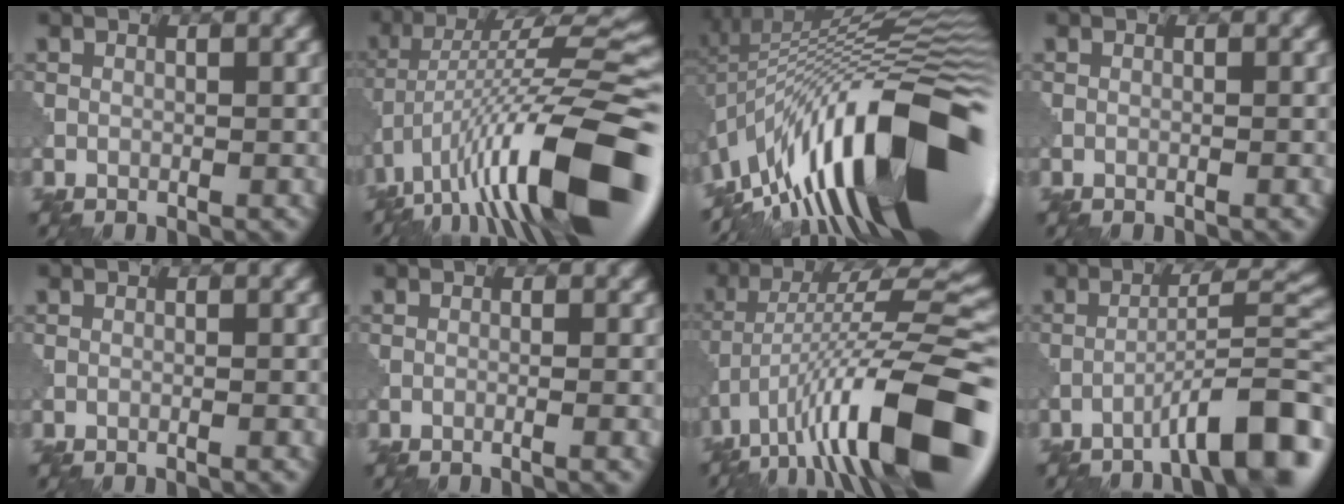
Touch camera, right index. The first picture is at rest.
{"total": 15.8, "force": [-6.0, 4.5, 13.8], "torque": [-0.232, 0.025, -0.099]}
{"total": 17.5, "force": [-6.1, 5.9, 15.3], "torque": [-0.198, 0.049, -0.135]}
{"total": 0.7, "force": [-0.3, 0.2, 0.7], "torque": [-0.008, 0.000, -0.011]}
{"total": 1.1, "force": [-0.4, 0.3, 0.9], "torque": [-0.010, 0.001, -0.014]}
{"total": 2.4, "force": [-0.8, 0.8, 2.2], "torque": [-0.020, 0.007, -0.023]}
{"total": 14.8, "force": [-6.7, 4.0, 12.6], "torque": [-0.215, 0.017, -0.104]}
{"total": 7.7, "force": [-4.9, 1.0, 5.9], "torque": [-0.080, 0.022, -0.078]}